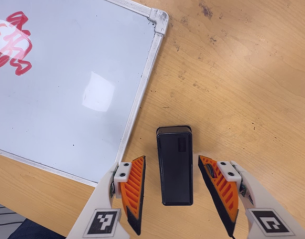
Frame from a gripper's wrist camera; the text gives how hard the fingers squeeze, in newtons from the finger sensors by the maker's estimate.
{"total": 0.0}